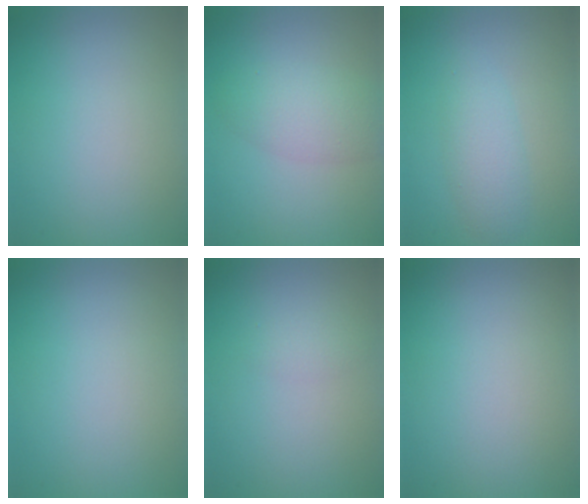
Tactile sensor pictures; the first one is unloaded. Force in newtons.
{"total": 3.5, "press": 3.5, "slide": 0.1}
{"total": 2.6, "press": 2.6, "slide": 0.1}
{"total": 0.0}
{"total": 1.0, "press": 1.0, "slide": 0.2}
{"total": 0.0}